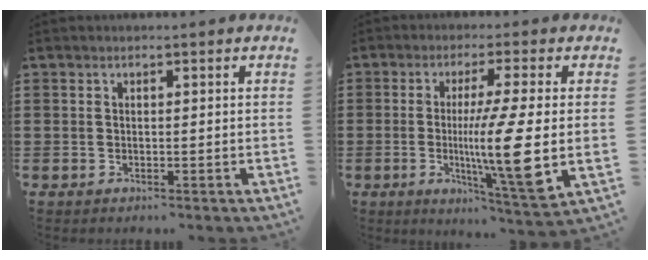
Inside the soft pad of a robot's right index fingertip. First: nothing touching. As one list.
[{"total": 11.7, "force": [-0.7, 0.4, 11.6], "torque": [-0.223, -0.028, -0.020]}]